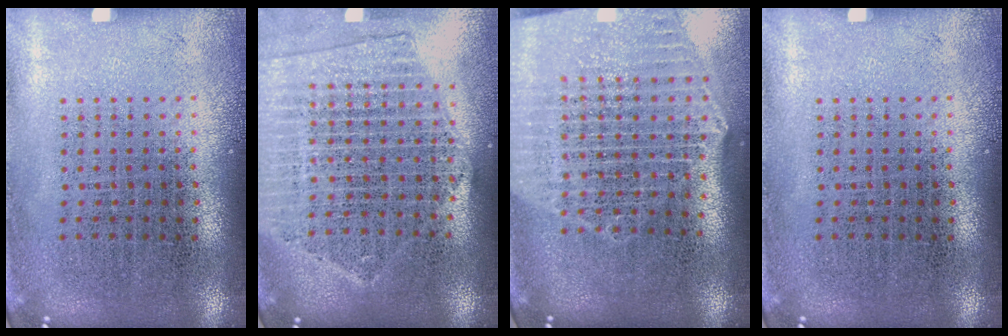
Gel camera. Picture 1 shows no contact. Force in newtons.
{"total": 2.1, "press": 1.9, "slide": 0.8}
{"total": 2.8, "press": 2.3, "slide": 1.5}
{"total": 0.0}